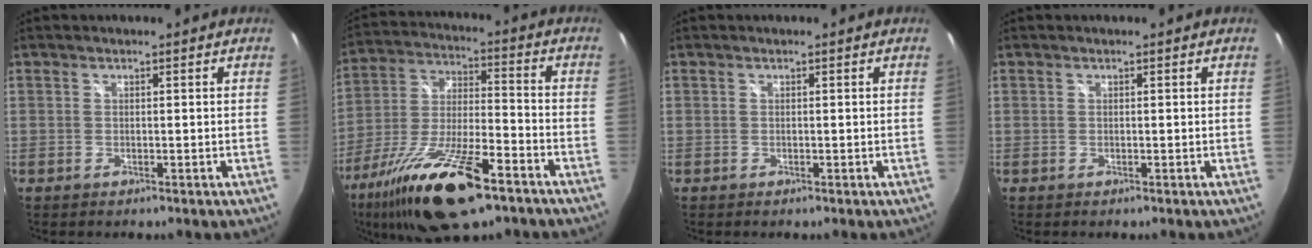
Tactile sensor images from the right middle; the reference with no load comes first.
{"total": 21.7, "force": [-13.3, 6.3, 15.9], "torque": [-0.314, -0.047, -0.238]}
{"total": 0.0}
{"total": 0.0}